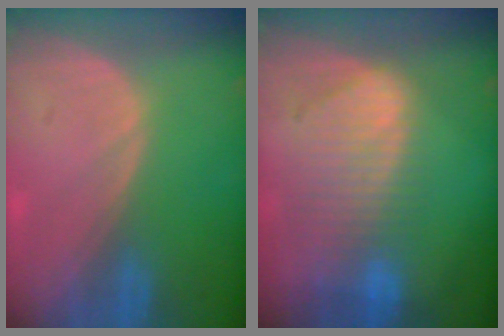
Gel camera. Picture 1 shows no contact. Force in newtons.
{"total": 9.3, "press": 8.2, "slide": 4.4}